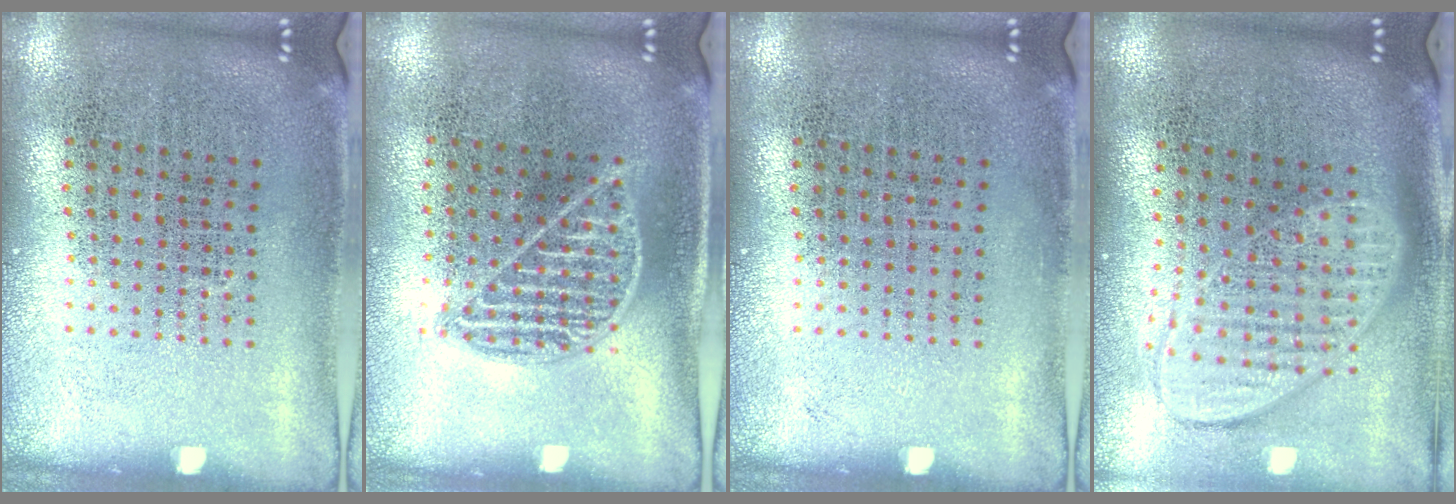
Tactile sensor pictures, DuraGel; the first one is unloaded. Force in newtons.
{"total": 0.9, "press": 0.9, "slide": 0.3}
{"total": 0.0}
{"total": 2.0, "press": 1.5, "slide": 1.2}